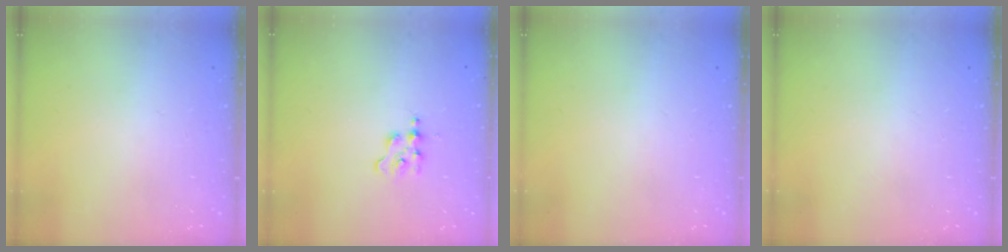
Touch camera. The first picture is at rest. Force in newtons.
{"total": 2.4, "press": 2.4, "slide": 0.2}
{"total": 0.0}
{"total": 0.0}